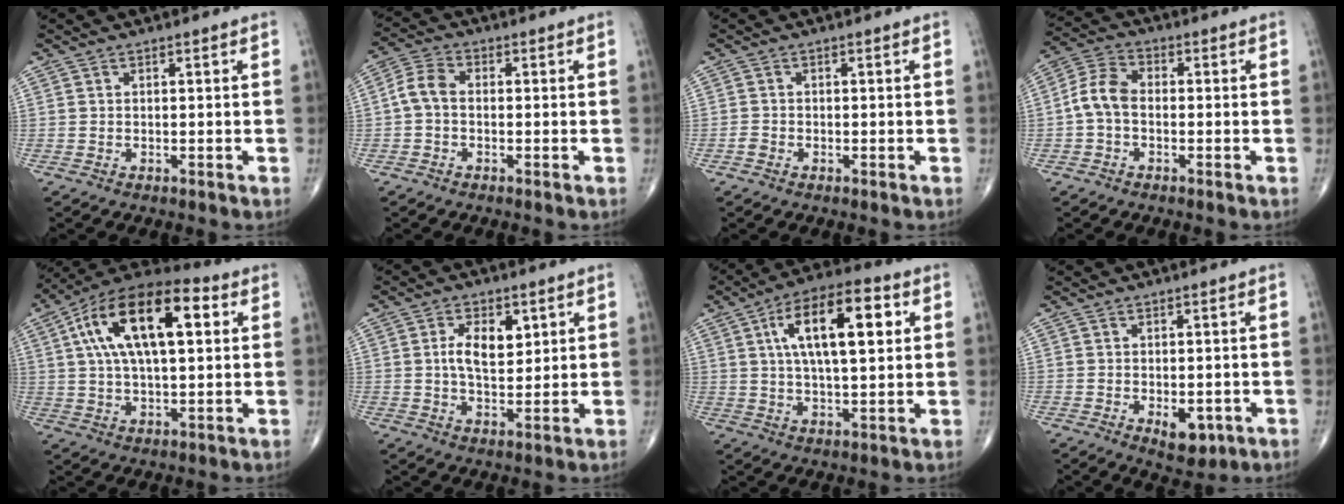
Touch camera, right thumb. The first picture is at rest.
{"total": 4.8, "force": [-0.4, 3.1, 3.5], "torque": [-0.068, 0.015, -0.020]}
{"total": 1.0, "force": [-0.6, 0.7, 0.3], "torque": [-0.004, 0.003, -0.015]}
{"total": 6.4, "force": [-0.9, 4.2, 4.8], "torque": [-0.091, 0.021, -0.030]}
{"total": 20.8, "force": [5.5, 9.5, 17.7], "torque": [-0.301, 0.021, 0.082]}
{"total": 7.5, "force": [2.0, 4.2, 5.8], "torque": [-0.083, -0.010, 0.036]}
{"total": 16.4, "force": [4.6, 6.6, 14.3], "torque": [-0.226, 0.008, 0.071]}
{"total": 5.2, "force": [-1.6, 2.9, 4.0], "torque": [-0.042, 0.000, -0.013]}